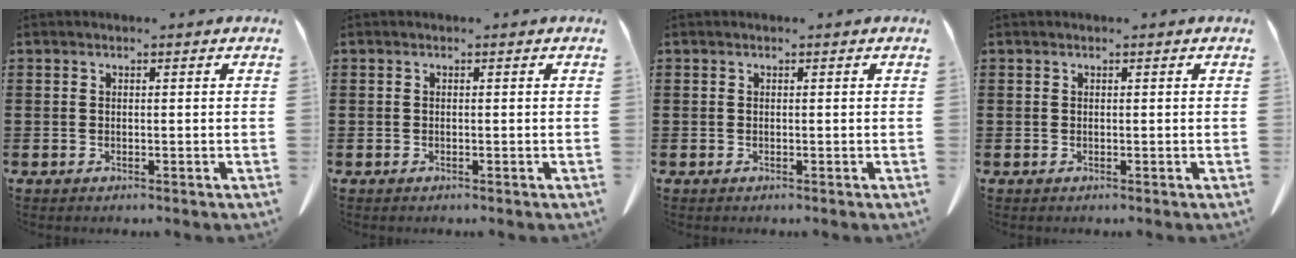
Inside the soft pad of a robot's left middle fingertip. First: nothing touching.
{"total": 0.0}
{"total": 0.0}
{"total": 0.0}